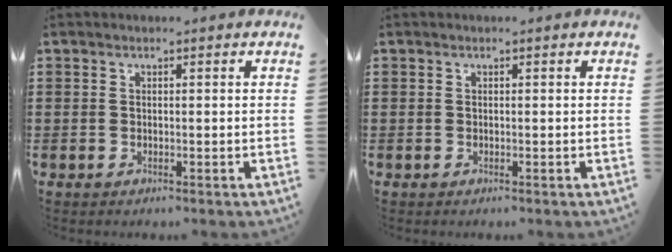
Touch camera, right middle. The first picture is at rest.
{"total": 0.0}